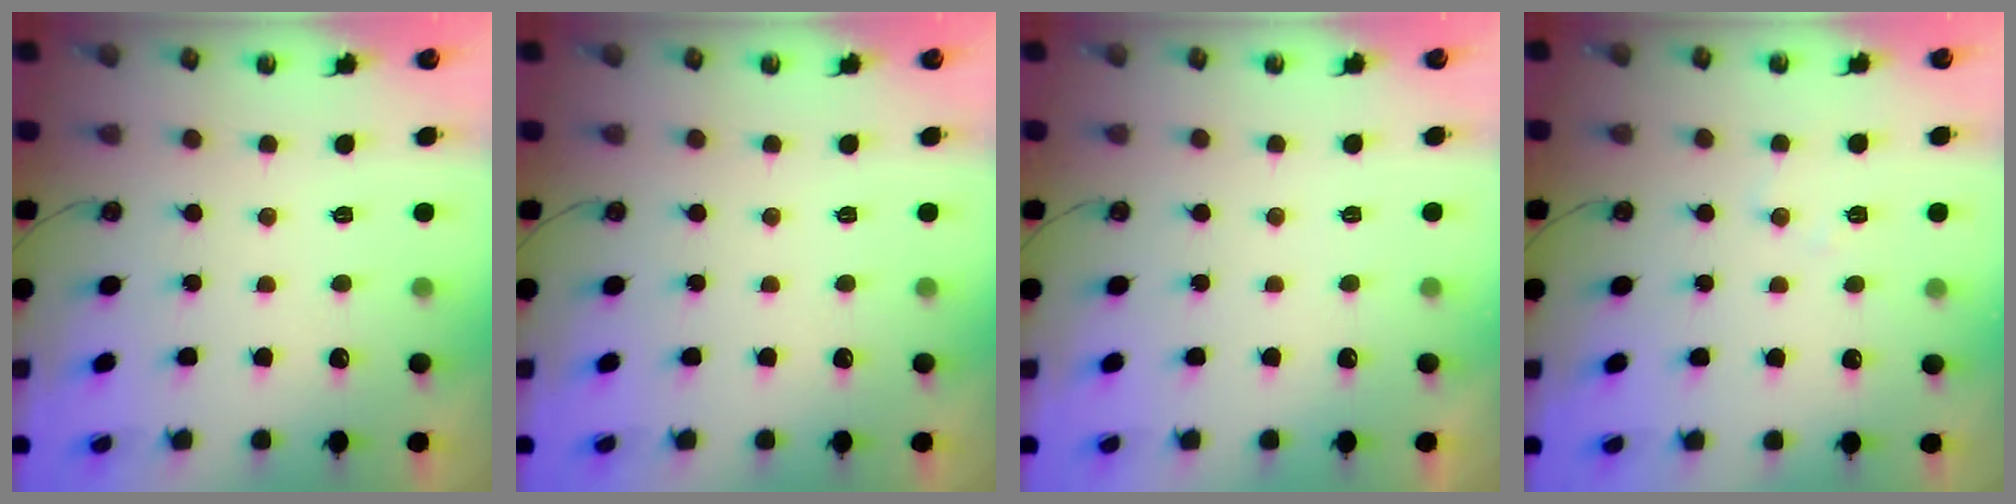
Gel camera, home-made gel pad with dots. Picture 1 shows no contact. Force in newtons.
{"total": 0.0}
{"total": 2.2, "press": 2.2, "slide": 0.4}
{"total": 7.3, "press": 7.2, "slide": 1.0}